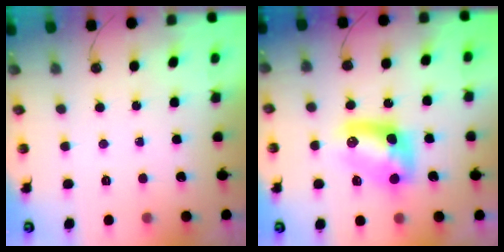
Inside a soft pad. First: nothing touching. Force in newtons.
{"total": 9.9, "press": 9.9, "slide": 0.6}